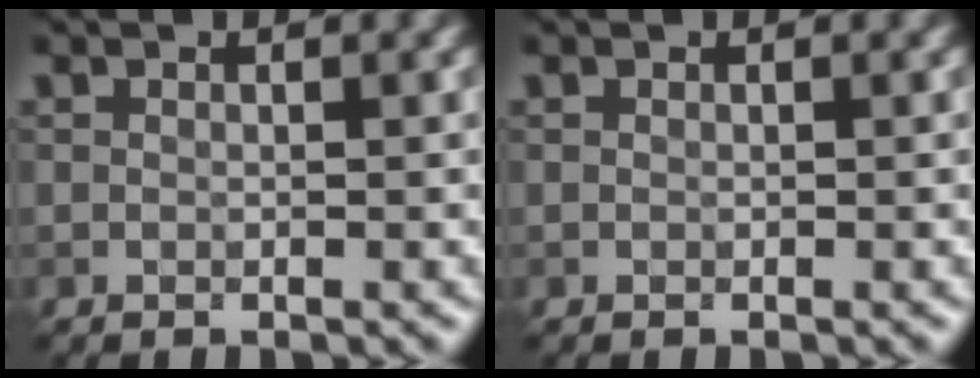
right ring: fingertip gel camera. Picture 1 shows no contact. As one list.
[{"total": 0.0}]